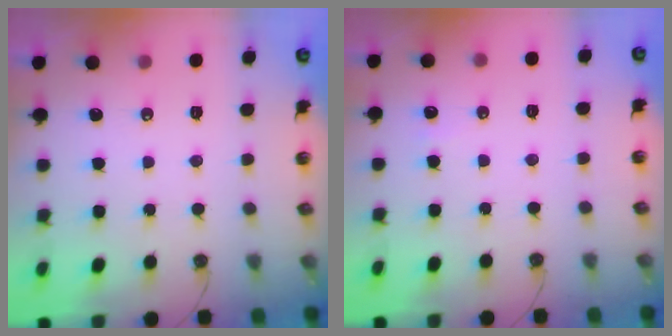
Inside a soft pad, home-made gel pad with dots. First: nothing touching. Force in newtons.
{"total": 4.9, "press": 4.8, "slide": 1.0}